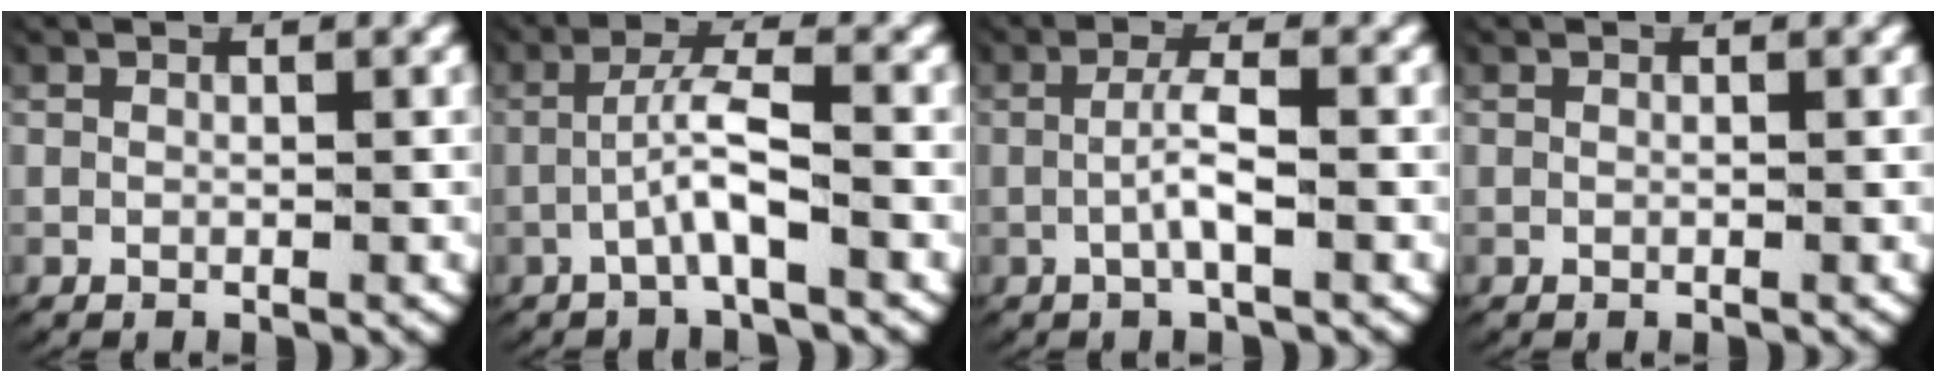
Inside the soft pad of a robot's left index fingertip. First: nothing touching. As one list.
[{"total": 3.8, "force": [-0.7, 1.1, 3.6], "torque": [-0.062, 0.010, -0.020]}, {"total": 2.8, "force": [-0.7, 0.5, 2.6], "torque": [-0.051, -0.001, -0.013]}, {"total": 0.0}]